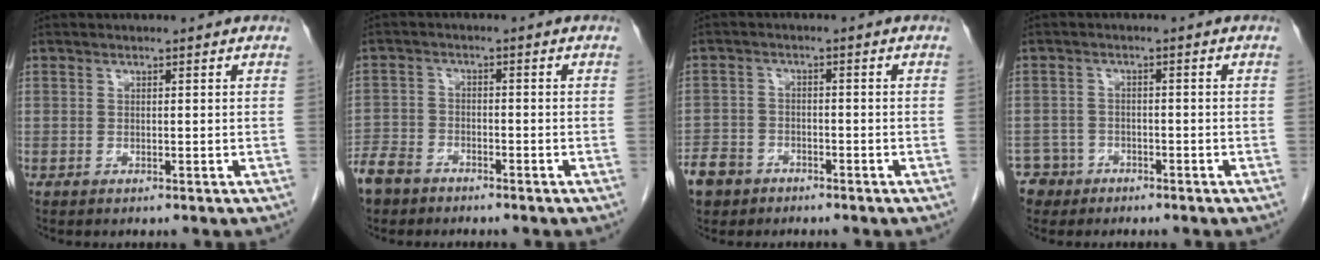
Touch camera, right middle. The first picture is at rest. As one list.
[{"total": 6.1, "force": [-4.9, 3.3, 1.5], "torque": [-0.035, 0.002, -0.093]}, {"total": 6.3, "force": [-4.4, 4.2, 1.4], "torque": [-0.034, 0.007, -0.078]}, {"total": 3.7, "force": [-2.4, 2.7, -0.6], "torque": [0.017, 0.010, -0.044]}]